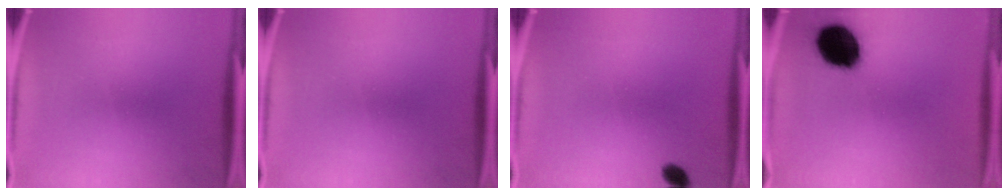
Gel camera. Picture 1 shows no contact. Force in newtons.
{"total": 0.0}
{"total": 2.3}
{"total": 18.2}